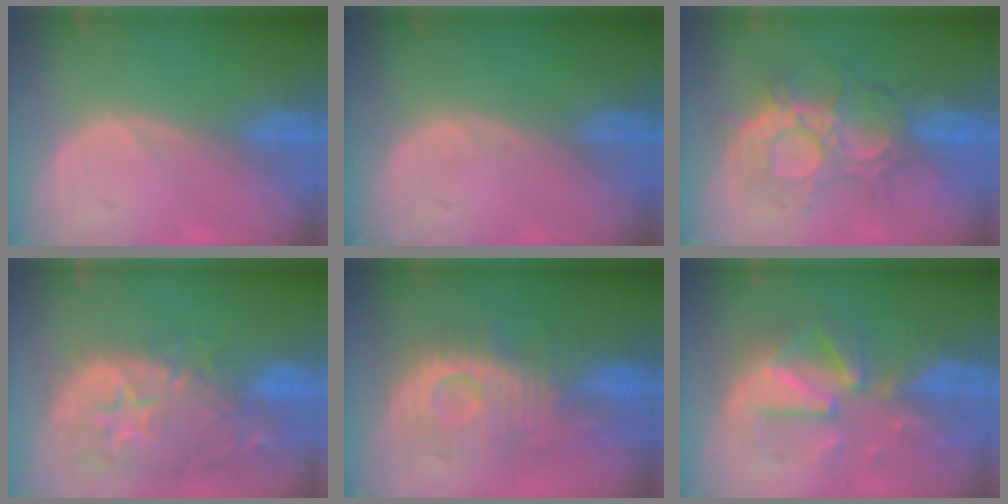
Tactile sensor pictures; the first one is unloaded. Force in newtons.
{"total": 0.0}
{"total": 8.8, "press": 8.8, "slide": 0.9}
{"total": 14.4, "press": 11.6, "slide": 8.6}
{"total": 9.9, "press": 9.8, "slide": 1.8}
{"total": 8.8, "press": 8.8, "slide": 0.4}